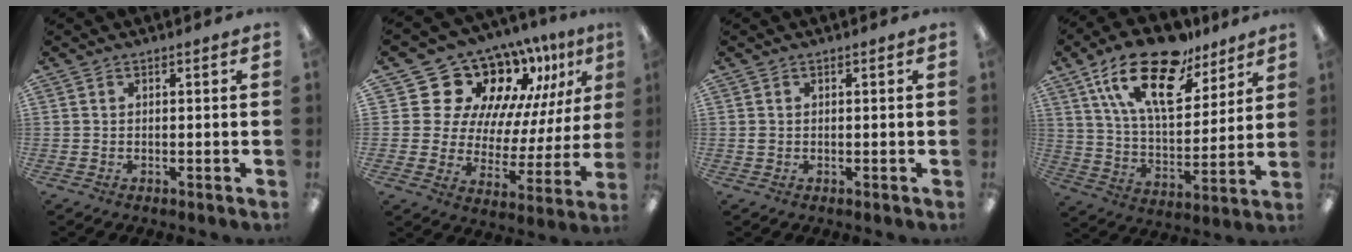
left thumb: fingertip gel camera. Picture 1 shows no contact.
{"total": 18.4, "force": [14.0, 10.1, 6.3], "torque": [-0.115, -0.112, 0.261]}
{"total": 0.9, "force": [0.0, 0.8, 0.4], "torque": [-0.008, 0.004, -0.001]}
{"total": 22.6, "force": [14.3, 10.1, 14.3], "torque": [-0.248, -0.067, 0.251]}